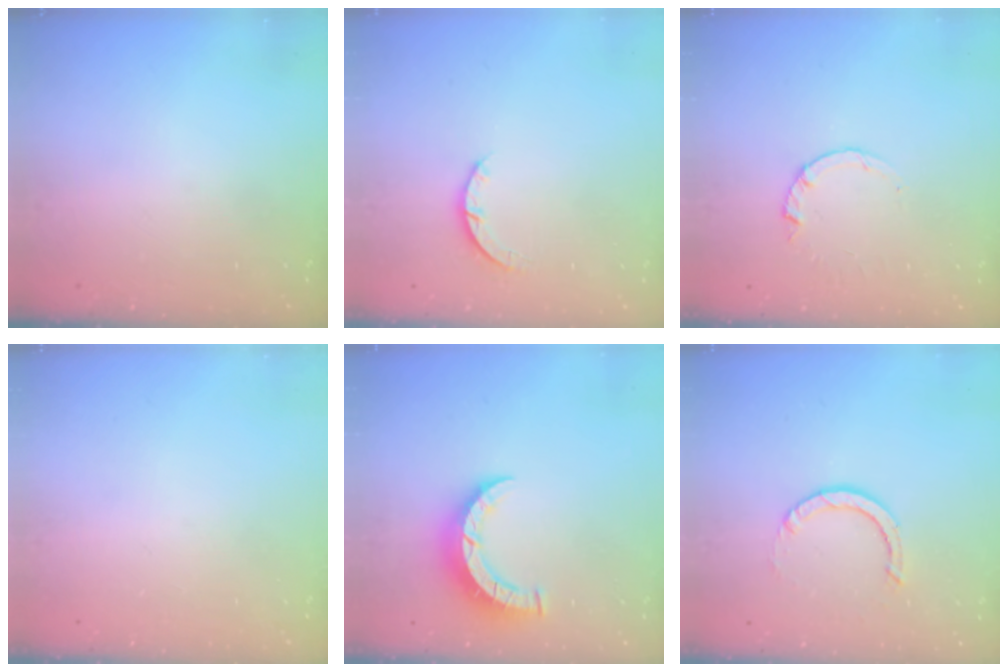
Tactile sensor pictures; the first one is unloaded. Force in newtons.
{"total": 2.9, "press": 2.9, "slide": 0.4}
{"total": 1.0, "press": 0.9, "slide": 0.3}
{"total": 0.0}
{"total": 6.8, "press": 6.8, "slide": 0.6}
{"total": 3.8, "press": 3.8, "slide": 0.4}